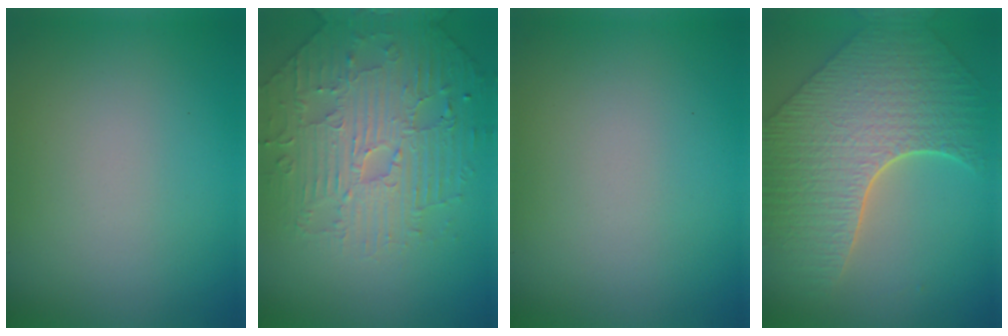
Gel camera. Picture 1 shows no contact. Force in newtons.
{"total": 4.7, "press": 4.7, "slide": 0.5}
{"total": 0.0}
{"total": 8.6, "press": 6.2, "slide": 5.9}